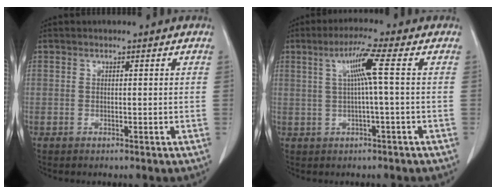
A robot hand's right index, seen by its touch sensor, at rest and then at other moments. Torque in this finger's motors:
{"motor_torque": [0.72, 0.07, 0.26, 0.08]}